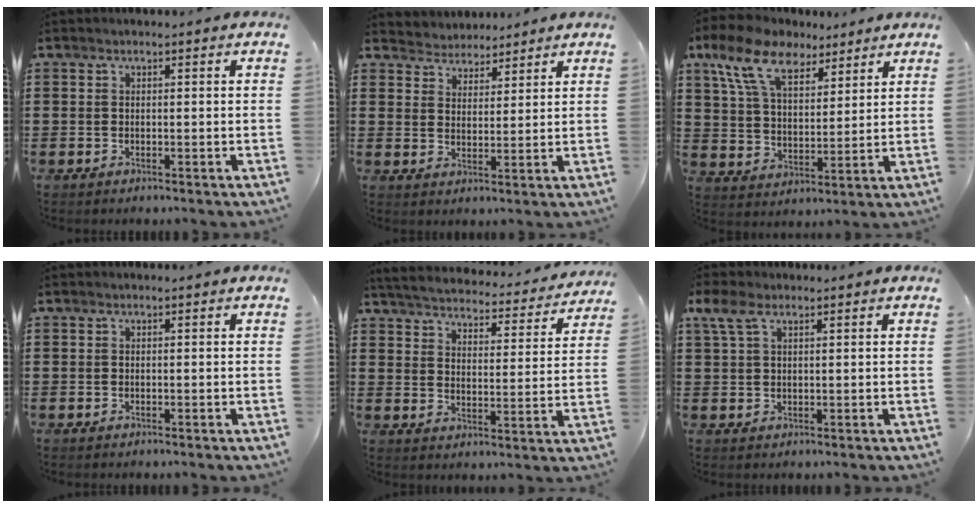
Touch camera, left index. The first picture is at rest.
{"total": 3.6, "force": [3.3, 1.3, -0.8], "torque": [-0.003, -0.010, 0.060]}
{"total": 10.7, "force": [7.8, 4.7, 5.6], "torque": [-0.131, -0.009, 0.144]}
{"total": 0.0}
{"total": 4.1, "force": [4.0, -0.1, 0.5], "torque": [-0.034, -0.034, 0.063]}
{"total": 3.9, "force": [1.8, 2.0, 2.9], "torque": [-0.070, 0.004, 0.029]}